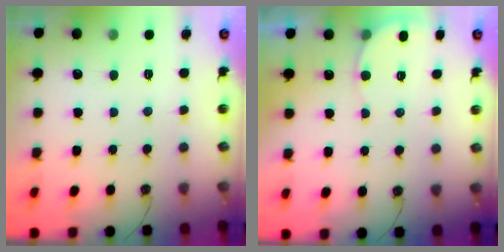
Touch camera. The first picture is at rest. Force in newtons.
{"total": 4.4, "press": 4.2, "slide": 1.2}